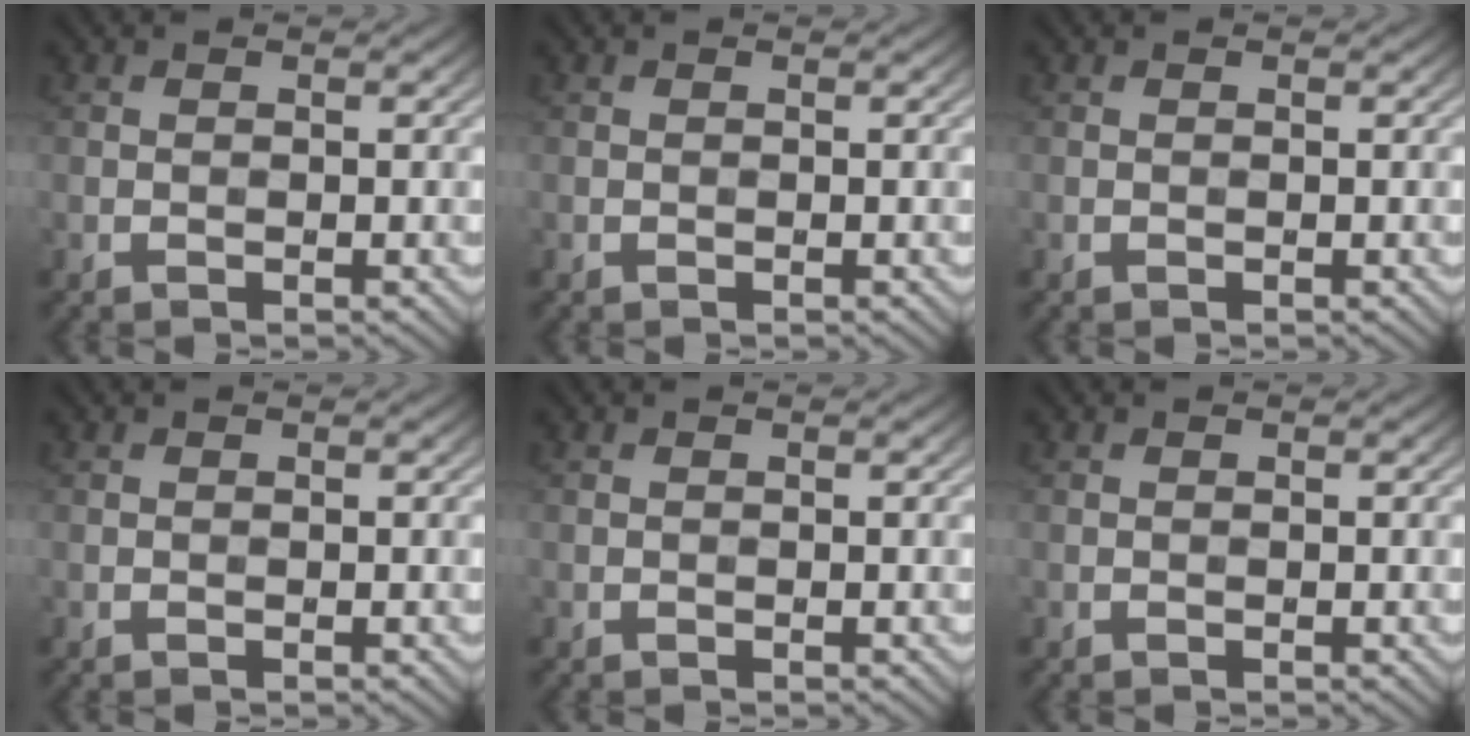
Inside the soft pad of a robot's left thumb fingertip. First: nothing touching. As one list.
[{"total": 0.0}, {"total": 0.0}, {"total": 0.0}, {"total": 0.0}, {"total": 0.0}]